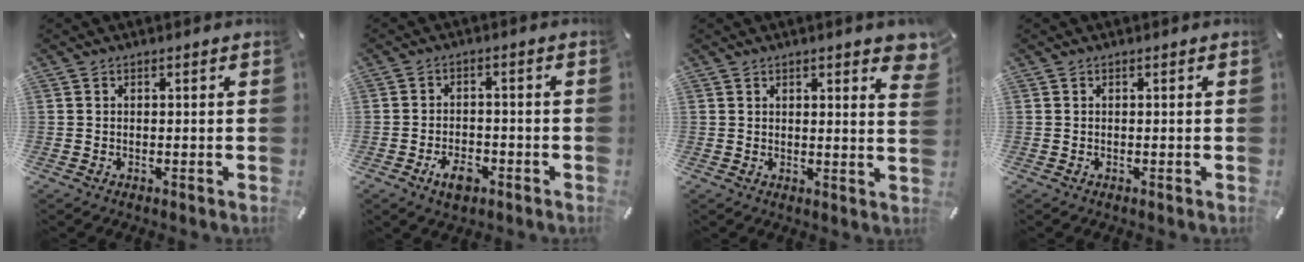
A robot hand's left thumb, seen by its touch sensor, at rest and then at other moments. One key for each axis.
{"total": 5.4, "fx": -3.0, "fy": 3.1, "fz": 3.3, "tx": -0.070, "ty": 0.012, "tz": -0.057}
{"total": 3.6, "fx": 2.6, "fy": 0.8, "fz": 2.4, "tx": -0.031, "ty": -0.014, "tz": 0.041}
{"total": 0.0}